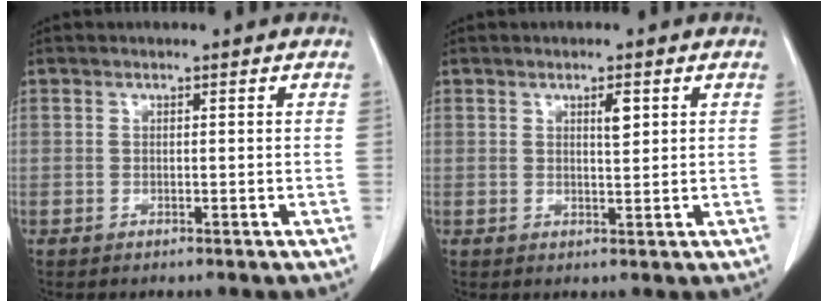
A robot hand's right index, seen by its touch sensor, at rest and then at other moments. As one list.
[{"total": 2.1, "force": [0.9, 0.4, 1.8], "torque": [-0.031, -0.003, 0.015]}]